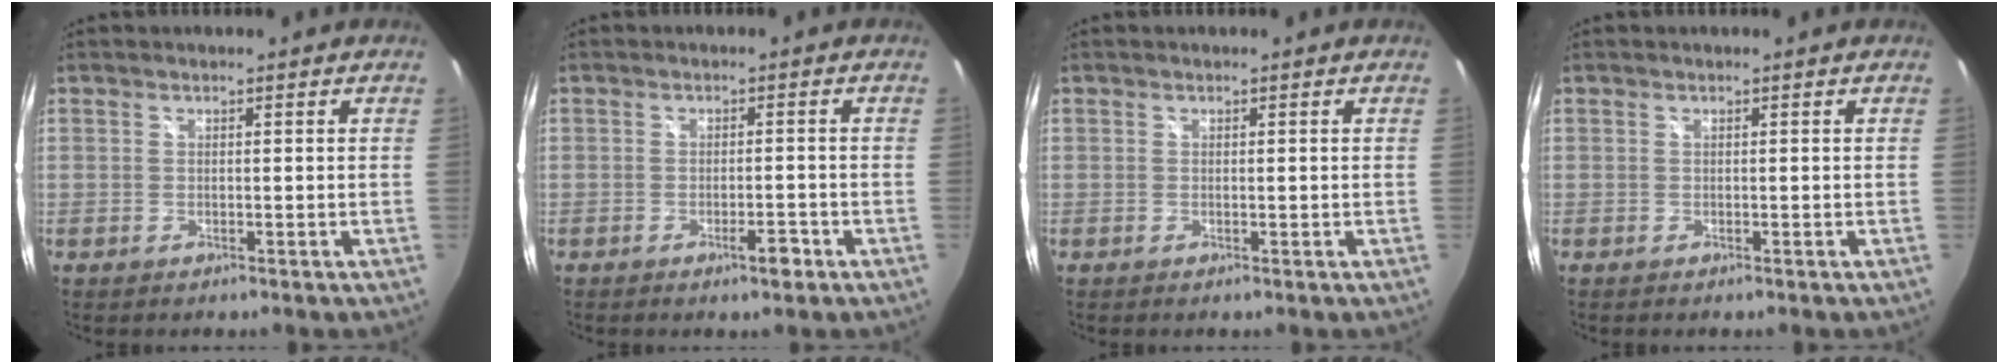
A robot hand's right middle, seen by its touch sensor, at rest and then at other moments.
{"total": 2.8, "force": [-1.7, 0.8, 2.1], "torque": [-0.037, -0.004, -0.025]}
{"total": 0.0}
{"total": 0.0}